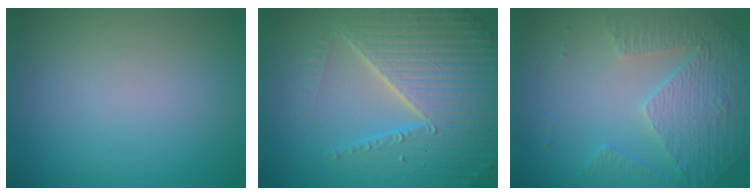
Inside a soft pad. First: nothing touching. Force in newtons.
{"total": 7.1, "press": 6.9, "slide": 1.7}
{"total": 5.0, "press": 3.5, "slide": 3.6}